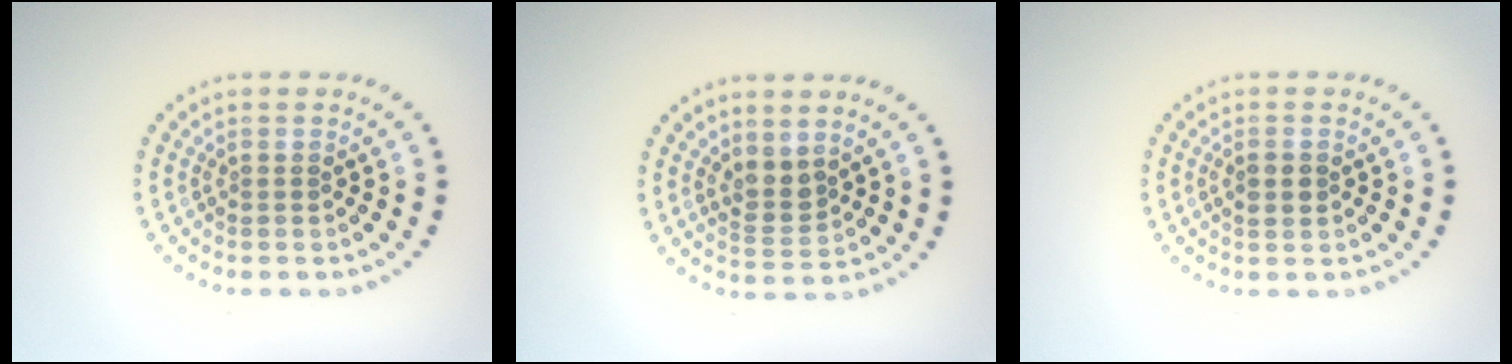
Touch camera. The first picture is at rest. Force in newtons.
{"total": 2.1, "press": 1.8, "slide": 1.1}
{"total": 1.2, "press": 1.2, "slide": 0.1}